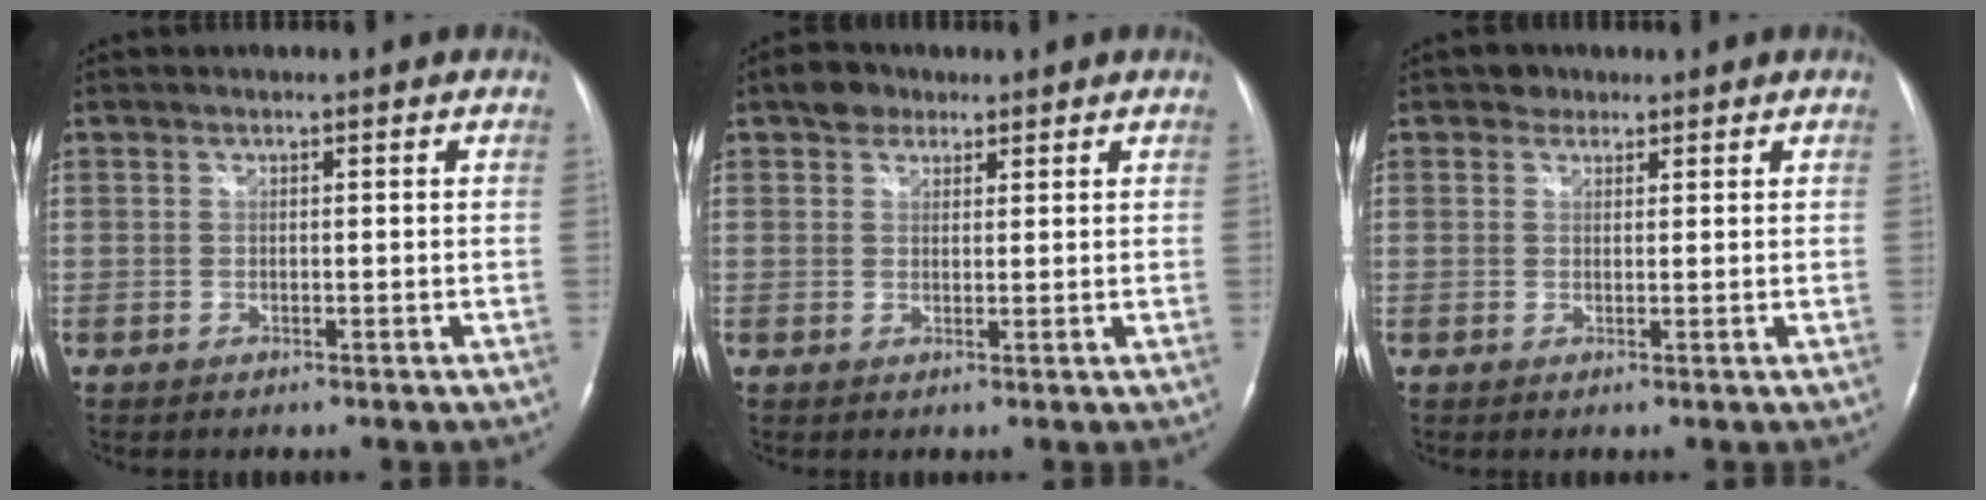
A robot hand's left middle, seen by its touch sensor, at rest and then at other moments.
{"total": 3.3, "force": [2.2, 2.4, 0.9], "torque": [-0.017, 0.012, 0.035]}
{"total": 1.9, "force": [1.2, 1.5, 0.1], "torque": [0.002, 0.004, 0.013]}